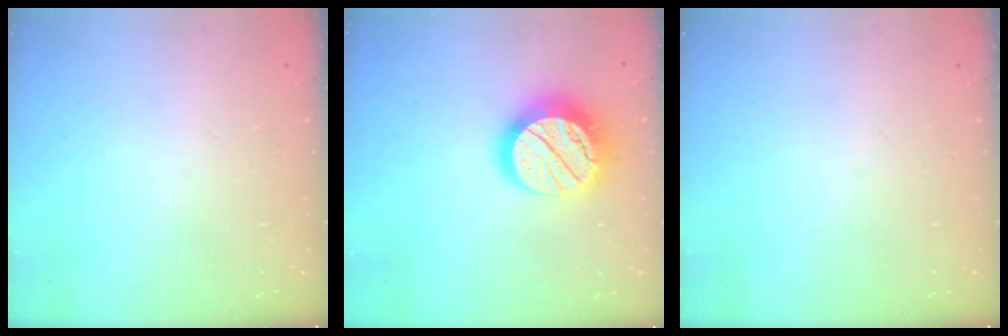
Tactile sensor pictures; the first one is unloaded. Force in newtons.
{"total": 17.9, "press": 17.9, "slide": 1.3}
{"total": 0.0}